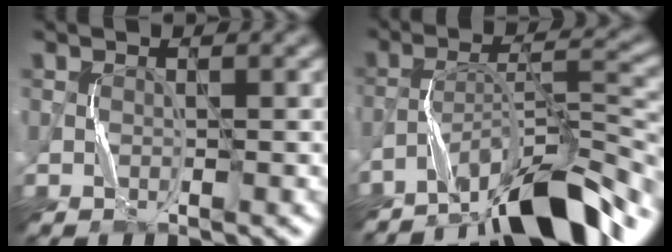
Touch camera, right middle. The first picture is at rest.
{"total": 9.7, "force": [-7.7, 1.6, 5.8], "torque": [-0.087, 0.015, -0.133]}